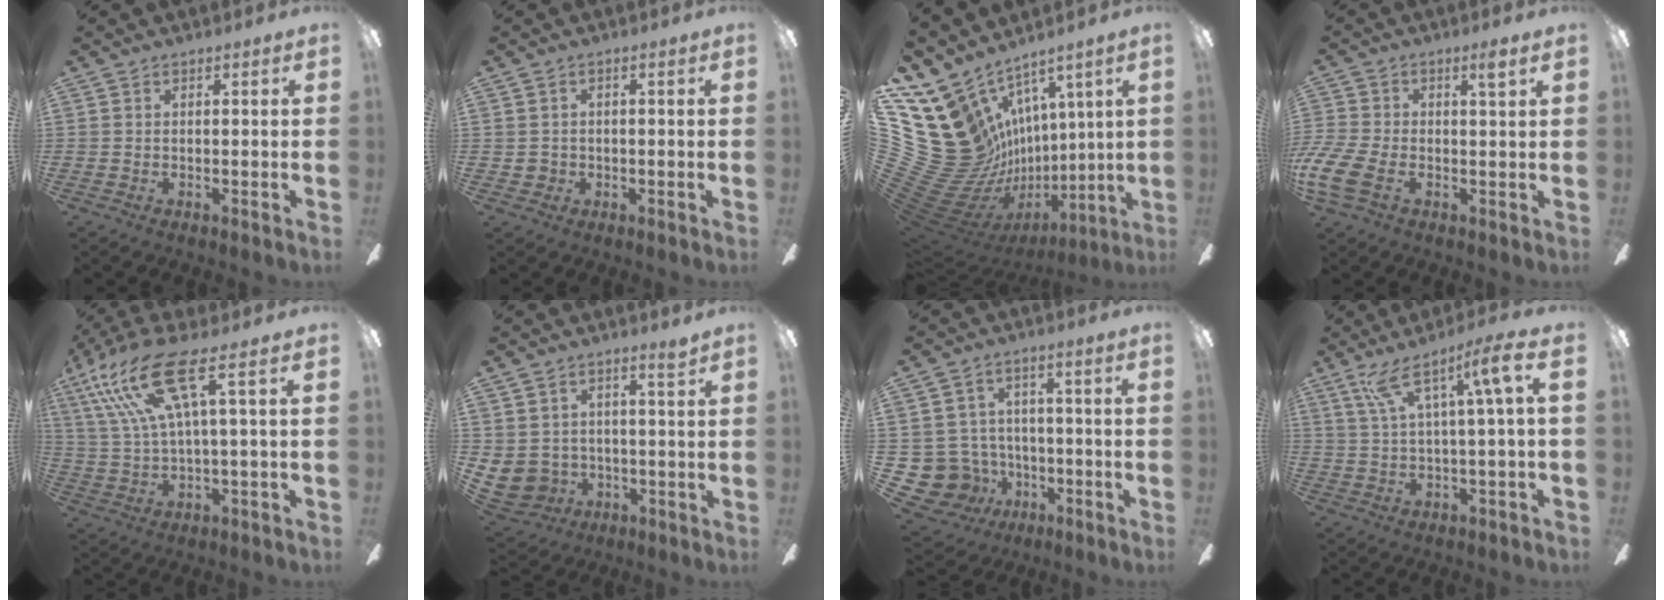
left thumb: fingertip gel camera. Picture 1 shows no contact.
{"total": 1.6, "force": [-0.2, 1.5, 0.0], "torque": [-0.002, 0.003, -0.006]}
{"total": 24.0, "force": [1.4, 20.6, 12.2], "torque": [-0.236, -0.083, 0.110]}
{"total": 8.3, "force": [-0.8, 3.8, 7.3], "torque": [-0.156, -0.006, -0.015]}
{"total": 17.4, "force": [7.6, 4.5, 15.0], "torque": [-0.308, -0.019, 0.119]}
{"total": 5.9, "force": [2.2, 5.3, 1.6], "torque": [-0.054, -0.014, 0.046]}
{"total": 11.0, "force": [-3.3, 10.1, 3.1], "torque": [-0.115, 0.019, -0.051]}
{"total": 9.9, "force": [4.0, 1.6, 8.9], "torque": [-0.161, 0.001, 0.063]}